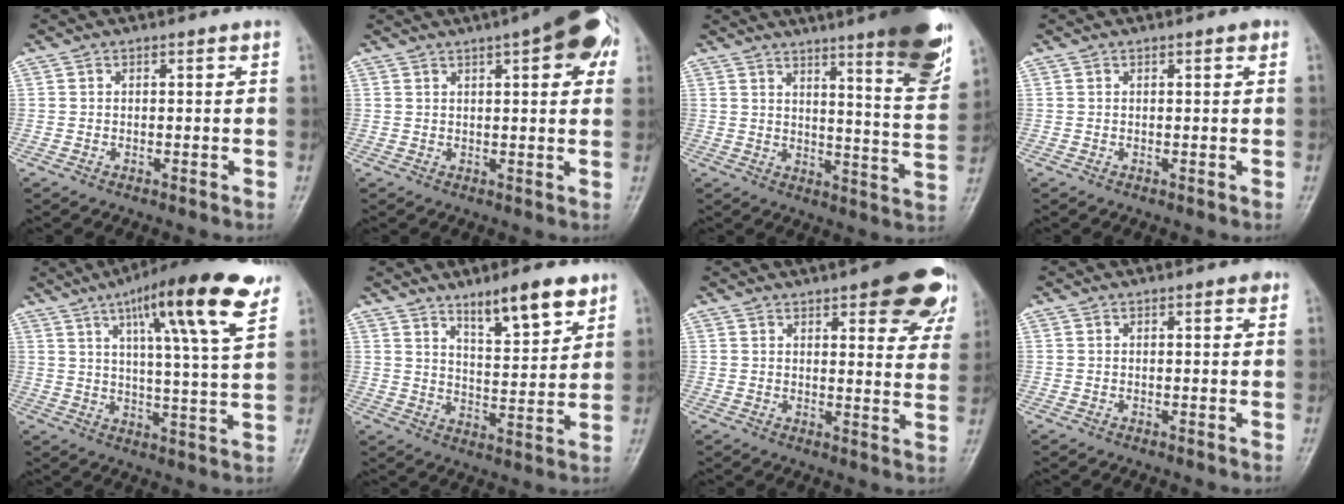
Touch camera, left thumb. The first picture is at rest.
{"total": 13.2, "force": [6.0, 4.3, 11.0], "torque": [-0.117, 0.005, 0.071]}
{"total": 18.5, "force": [11.5, 2.4, 14.3], "torque": [-0.162, -0.066, 0.151]}
{"total": 0.9, "force": [0.5, 0.2, 0.8], "torque": [-0.011, 0.001, 0.004]}
{"total": 18.5, "force": [10.0, 2.7, 15.3], "torque": [-0.216, -0.033, 0.146]}
{"total": 10.6, "force": [7.2, 2.7, 7.3], "torque": [-0.095, -0.048, 0.118]}
{"total": 15.3, "force": [8.8, 5.2, 11.5], "torque": [-0.104, -0.035, 0.099]}
{"total": 1.1, "force": [0.6, 0.4, 0.9], "torque": [-0.010, 0.001, 0.004]}